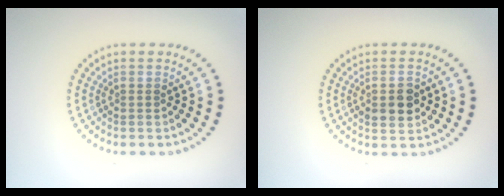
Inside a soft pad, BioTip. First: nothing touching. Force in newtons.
{"total": 2.9, "press": 2.9, "slide": 0.1}